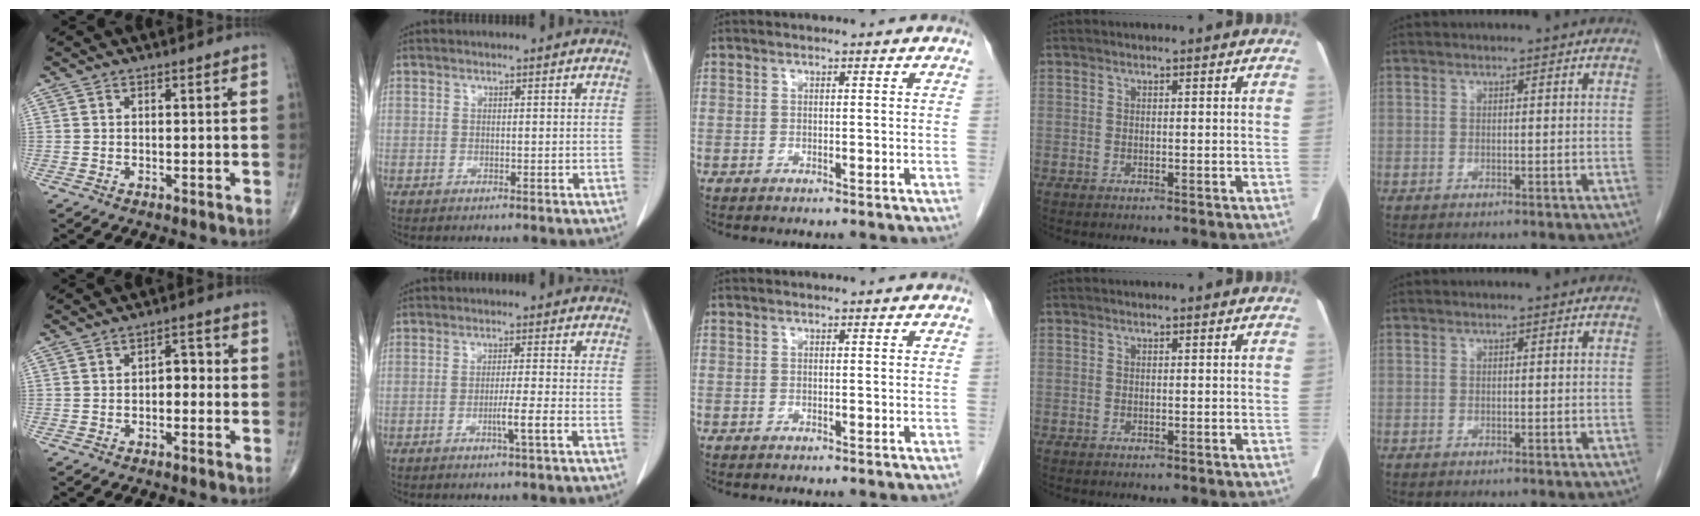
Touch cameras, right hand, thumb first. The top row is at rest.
{"thumb": {"total": 3.6, "force": [-0.6, 2.2, 2.7], "torque": [-0.020, 0.017, -0.017]}, "index": {"total": 3.6, "force": [-1.5, -0.7, 3.2], "torque": [-0.055, -0.006, -0.029]}}